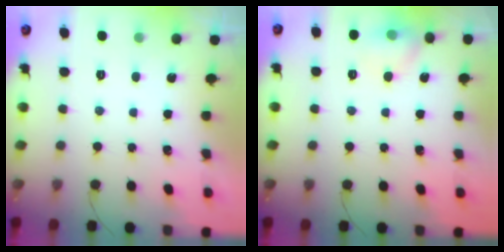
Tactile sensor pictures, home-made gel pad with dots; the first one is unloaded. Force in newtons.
{"total": 7.2, "press": 7.0, "slide": 1.6}